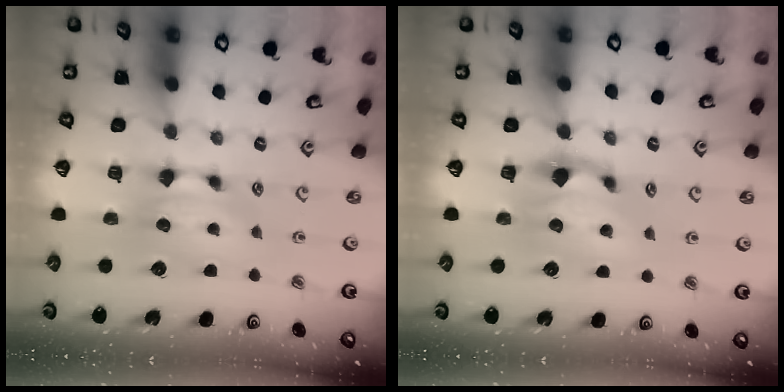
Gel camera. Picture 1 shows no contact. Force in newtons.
{"total": 0.9, "press": 0.5, "slide": 0.8}